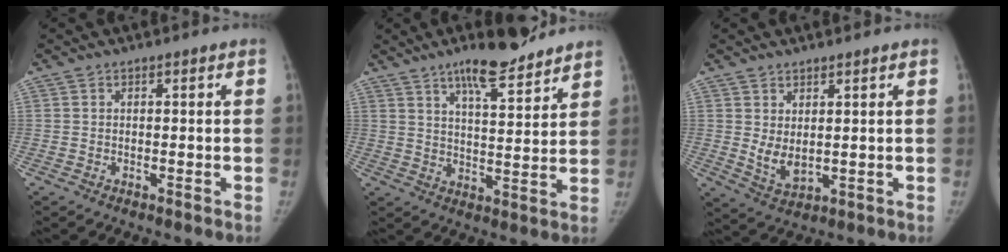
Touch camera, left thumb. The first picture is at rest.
{"total": 11.5, "force": [8.6, 2.8, 7.0], "torque": [-0.092, -0.052, 0.139]}
{"total": 4.9, "force": [1.4, 2.5, 3.9], "torque": [-0.064, -0.020, 0.037]}